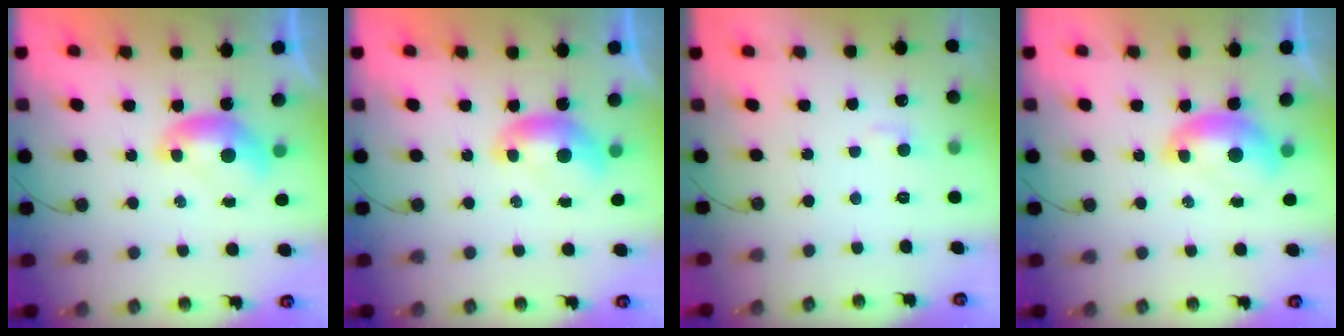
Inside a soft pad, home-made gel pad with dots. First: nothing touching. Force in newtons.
{"total": 0.0}
{"total": 2.7, "press": 2.6, "slide": 0.5}
{"total": 2.0, "press": 2.0, "slide": 0.5}